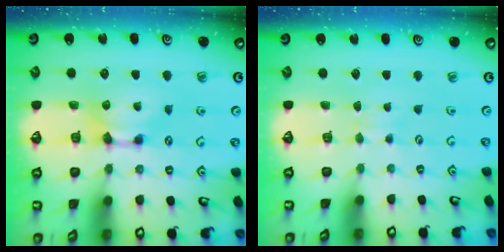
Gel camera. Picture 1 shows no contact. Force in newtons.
{"total": 2.8, "press": 2.7, "slide": 0.4}